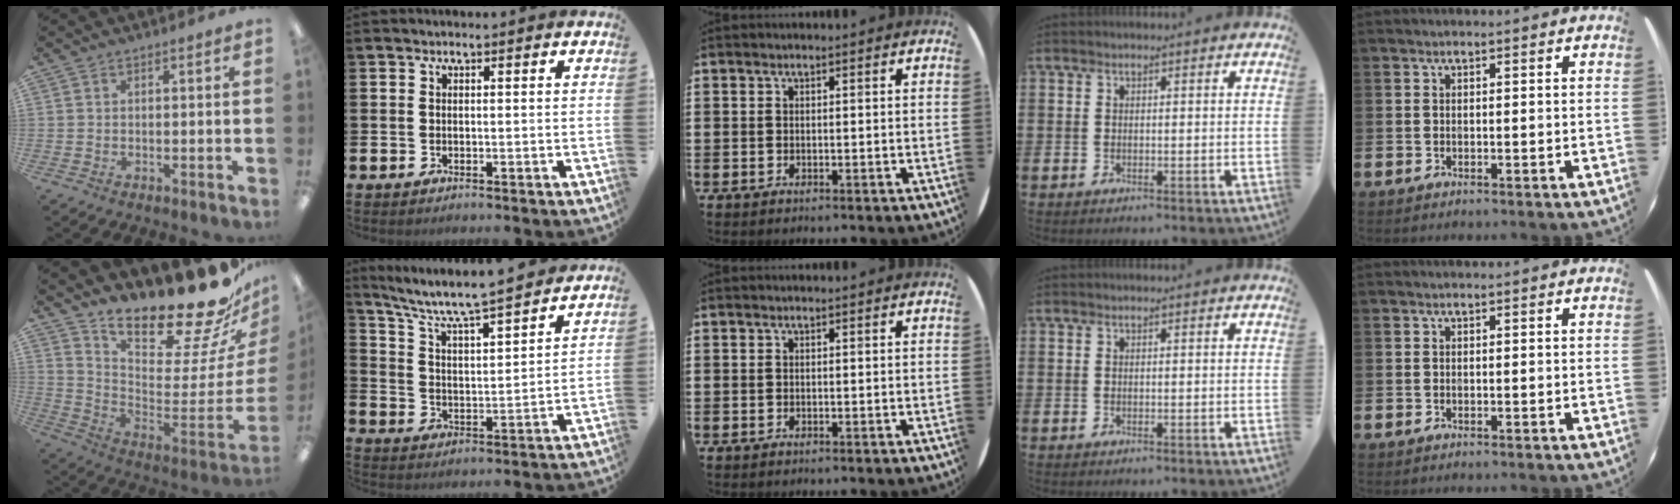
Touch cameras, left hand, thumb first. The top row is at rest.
{"thumb": {"total": 22.9, "force": [20.0, 5.2, 9.9], "torque": [-0.120, -0.177, 0.335]}, "index": {"total": 7.8, "force": [7.2, 0.5, 2.9], "torque": [-0.089, -0.055, 0.121]}}